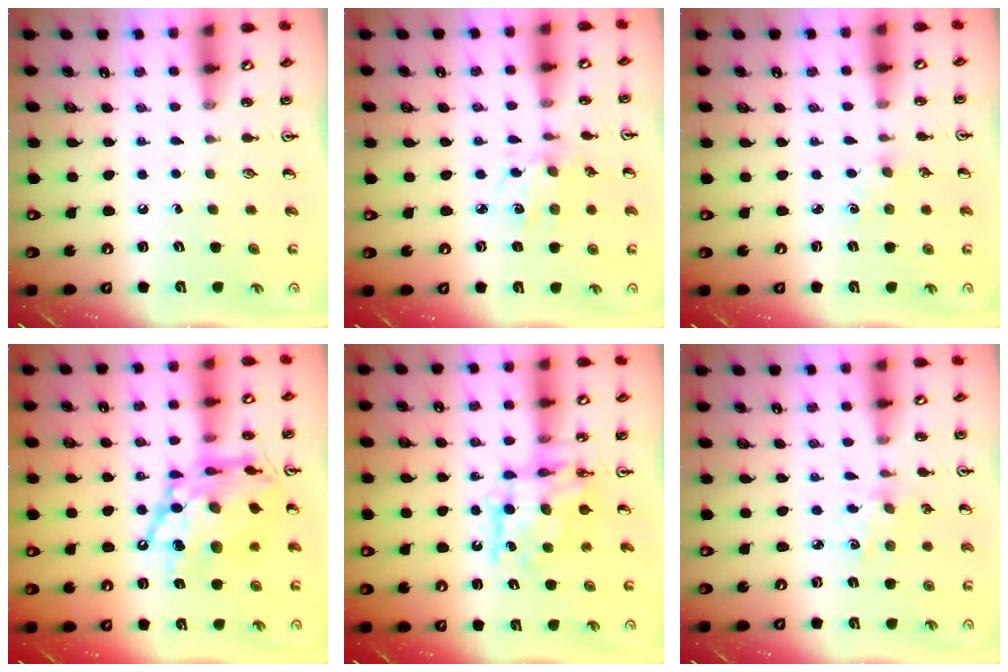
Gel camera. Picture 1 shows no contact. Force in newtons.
{"total": 3.9, "press": 3.7, "slide": 1.4}
{"total": 1.9, "press": 1.9, "slide": 0.4}
{"total": 19.5, "press": 19.3, "slide": 2.2}
{"total": 9.3, "press": 9.3, "slide": 0.5}
{"total": 2.7, "press": 2.7, "slide": 0.4}